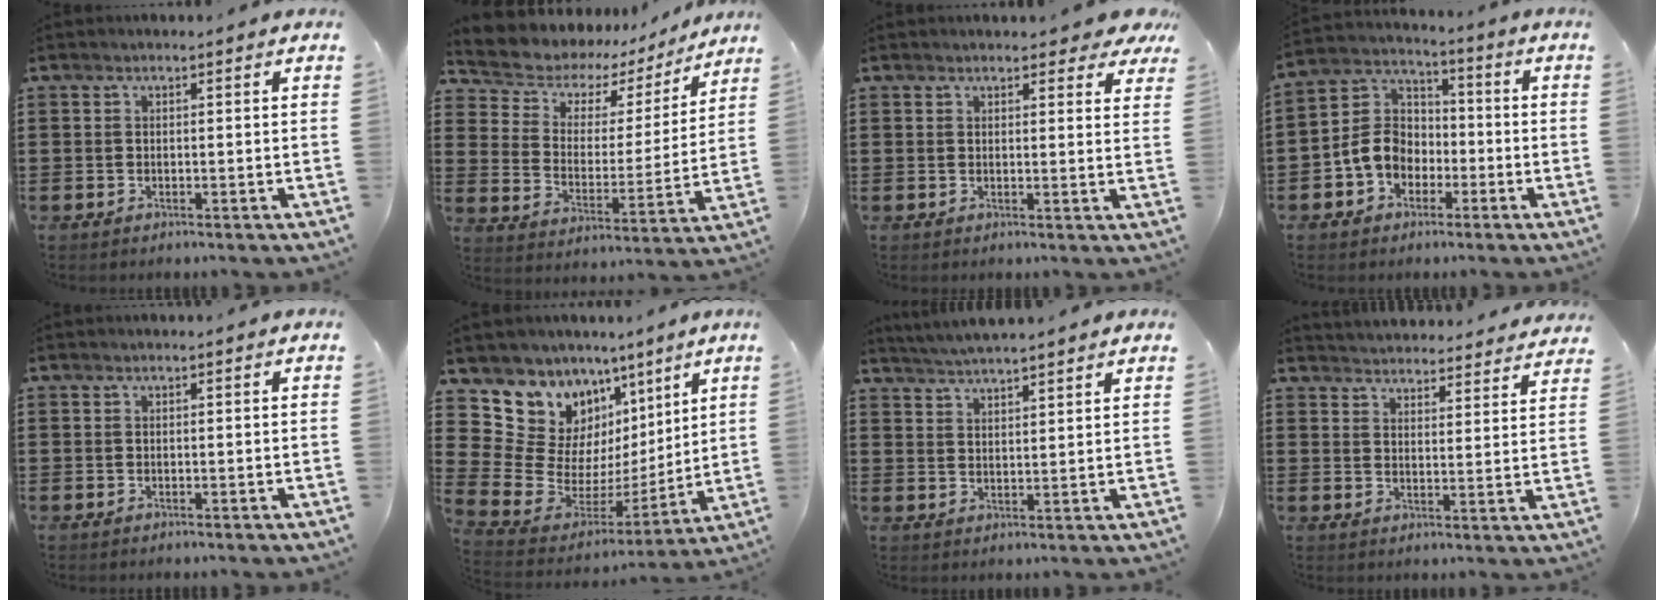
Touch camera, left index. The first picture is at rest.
{"total": 5.3, "force": [4.2, 3.2, 0.5], "torque": [-0.048, -0.032, 0.068]}
{"total": 3.2, "force": [2.8, 0.7, 1.4], "torque": [-0.019, -0.008, 0.049]}
{"total": 7.7, "force": [-2.5, 6.4, 3.5], "torque": [-0.110, 0.010, -0.057]}
{"total": 0.0}
{"total": 12.3, "force": [7.4, 9.3, 3.2], "torque": [-0.097, -0.063, 0.145]}
{"total": 3.6, "force": [3.5, -0.4, 0.6], "torque": [-0.024, -0.011, 0.063]}
{"total": 3.8, "force": [3.8, -0.1, -0.6], "torque": [0.002, -0.029, 0.064]}